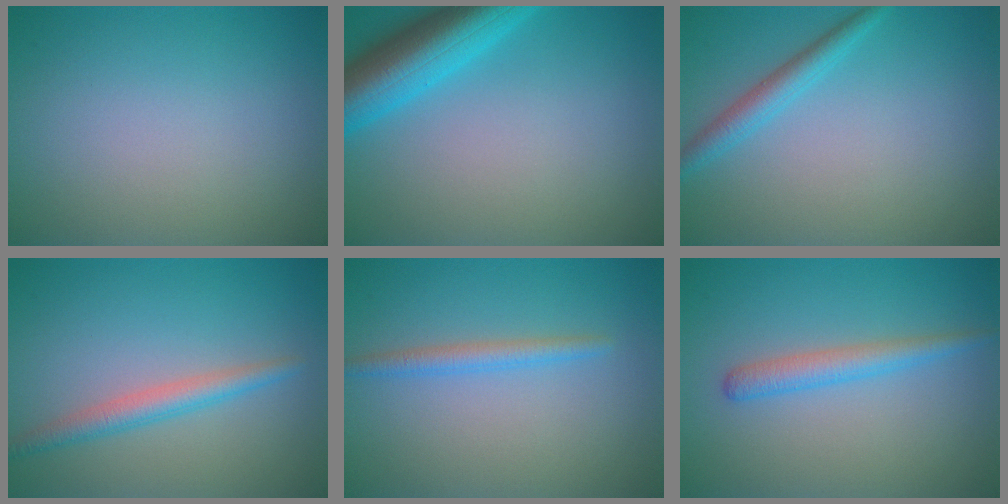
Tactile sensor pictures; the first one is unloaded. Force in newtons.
{"total": 7.5, "press": 7.5, "slide": 0.4}
{"total": 2.3, "press": 2.3, "slide": 0.1}
{"total": 2.5, "press": 2.5, "slide": 0.0}
{"total": 1.8, "press": 1.8, "slide": 0.2}
{"total": 2.4, "press": 2.4, "slide": 0.2}